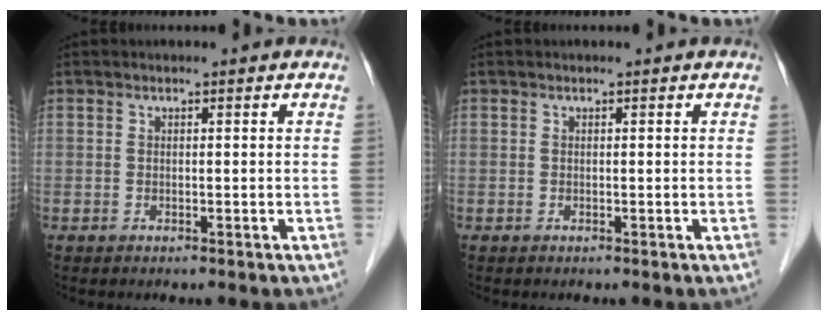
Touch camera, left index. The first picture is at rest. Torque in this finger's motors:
{"motor_torque": [0.02, 0.01, -0.04, -0.01]}